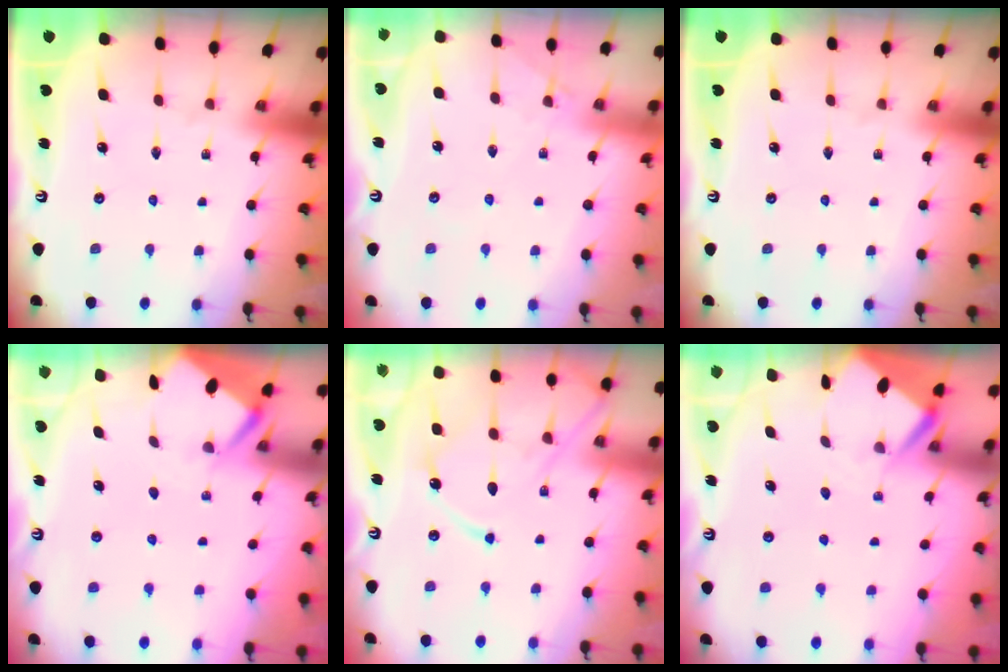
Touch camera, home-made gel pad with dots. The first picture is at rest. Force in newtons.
{"total": 3.1, "press": 3.1, "slide": 0.5}
{"total": 0.0}
{"total": 2.5, "press": 2.5, "slide": 0.4}
{"total": 12.5, "press": 12.5, "slide": 1.0}
{"total": 3.4, "press": 3.4, "slide": 0.3}